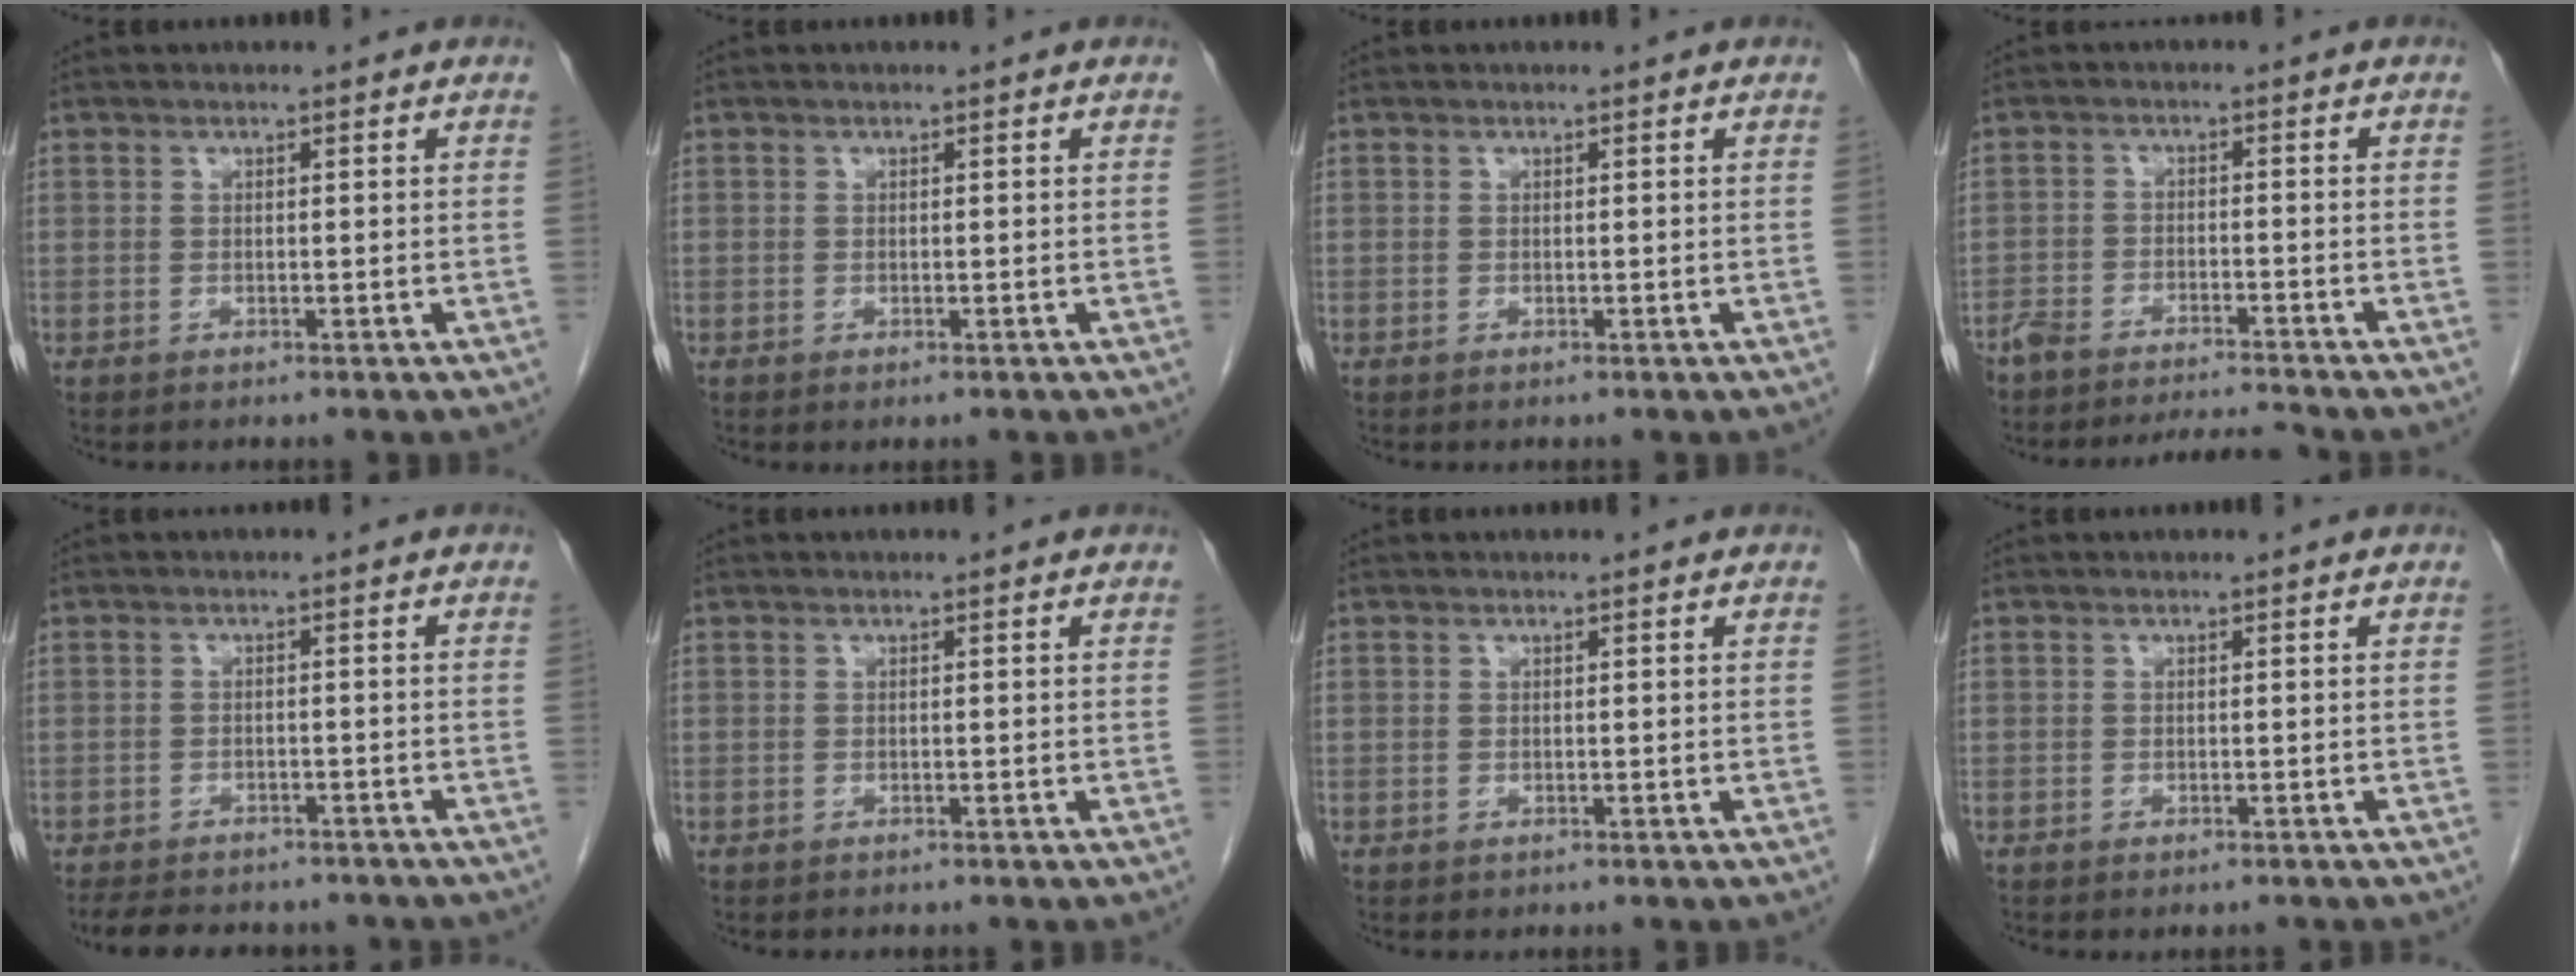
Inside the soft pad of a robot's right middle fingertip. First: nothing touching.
{"total": 0.6, "force": [-0.4, 0.1, 0.5], "torque": [-0.012, -0.003, -0.003]}
{"total": 0.0}
{"total": 7.3, "force": [-7.0, 0.0, 1.9], "torque": [-0.031, 0.004, -0.117]}
{"total": 12.3, "force": [-10.4, 4.4, 4.7], "torque": [-0.095, -0.002, -0.130]}
{"total": 0.0}
{"total": 0.0}
{"total": 1.4, "force": [-1.3, 0.3, 0.6], "torque": [-0.010, -0.004, -0.016]}